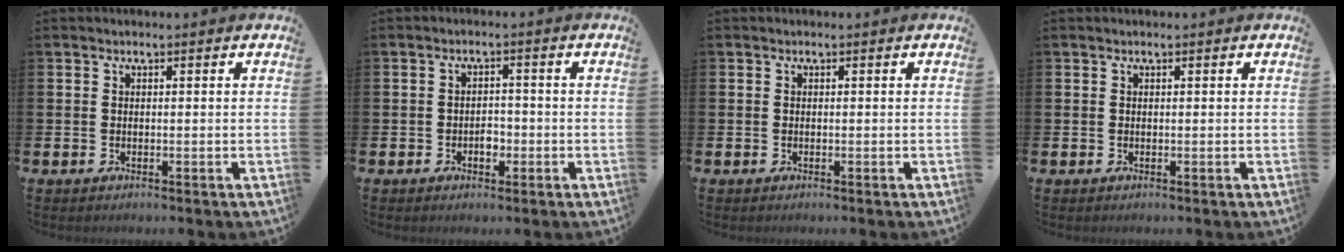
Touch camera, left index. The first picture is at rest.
{"total": 2.0, "force": [-0.7, 1.5, 1.1], "torque": [-0.011, -0.001, -0.019]}
{"total": 0.0}
{"total": 0.0}